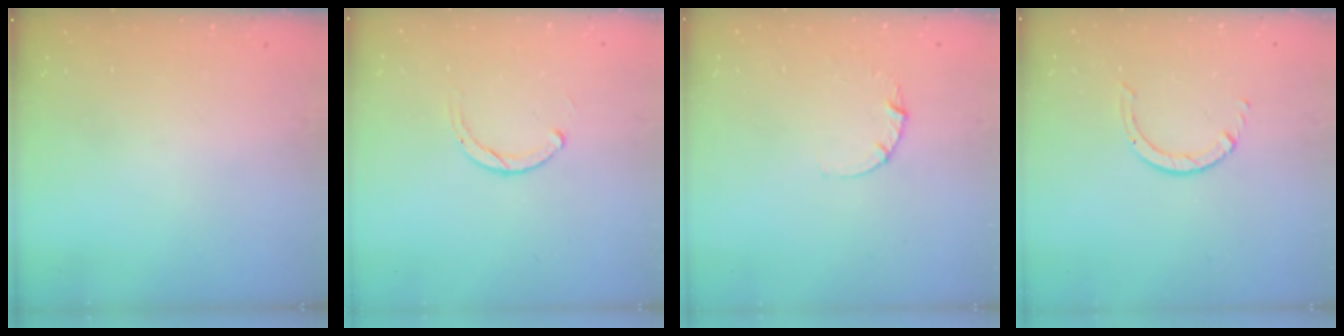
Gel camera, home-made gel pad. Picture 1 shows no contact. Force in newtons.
{"total": 1.8, "press": 1.8, "slide": 0.2}
{"total": 2.8, "press": 2.8, "slide": 0.3}
{"total": 1.7, "press": 1.7, "slide": 0.1}